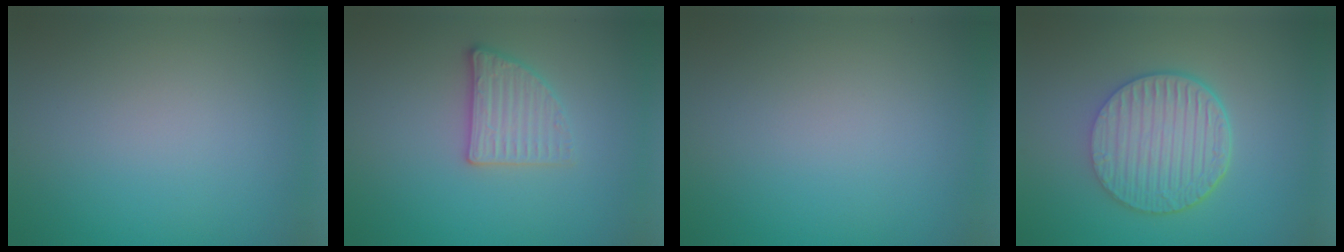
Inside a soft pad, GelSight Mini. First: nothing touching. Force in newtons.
{"total": 2.7, "press": 2.6, "slide": 0.8}
{"total": 0.0}
{"total": 6.5, "press": 4.8, "slide": 4.5}